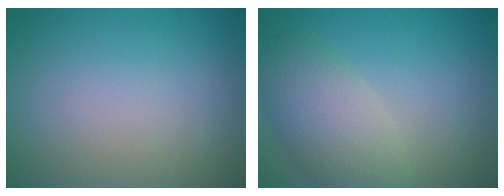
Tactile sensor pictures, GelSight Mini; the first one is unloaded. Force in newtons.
{"total": 4.9, "press": 4.9, "slide": 0.3}